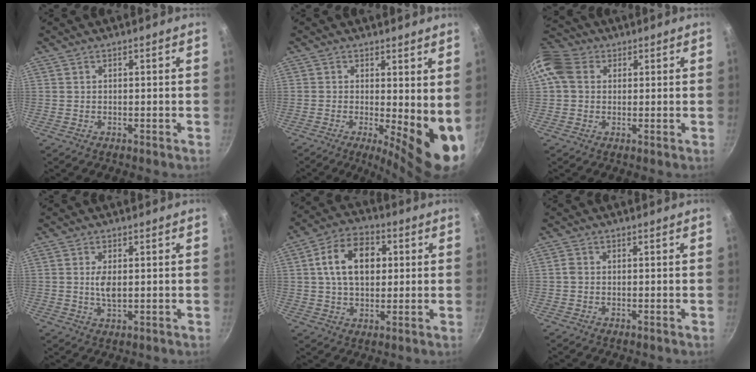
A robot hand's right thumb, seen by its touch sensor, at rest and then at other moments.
{"total": 10.9, "force": [-0.2, 3.8, 10.2], "torque": [-0.111, -0.021, 0.003]}
{"total": 10.8, "force": [2.5, 8.8, 5.7], "torque": [-0.108, 0.020, 0.030]}
{"total": 3.6, "force": [0.4, 1.7, 3.2], "torque": [-0.059, -0.003, 0.009]}
{"total": 12.9, "force": [2.4, 8.7, 9.3], "torque": [-0.131, 0.015, 0.029]}
{"total": 1.1, "force": [-0.2, 0.9, 0.6], "torque": [-0.011, 0.004, -0.006]}